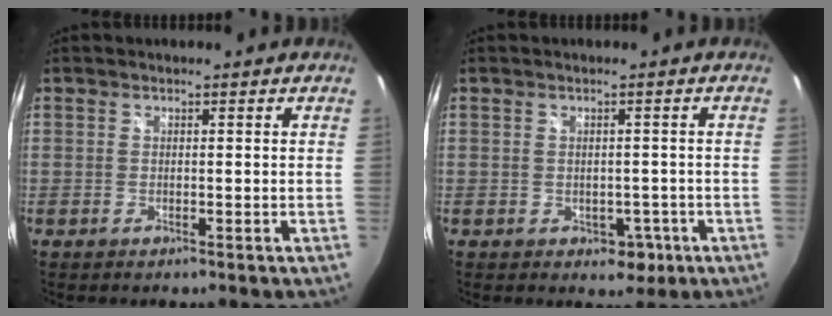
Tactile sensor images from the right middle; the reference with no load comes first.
{"total": 3.7, "force": [-1.5, 2.8, 1.9], "torque": [-0.028, -0.002, -0.010]}